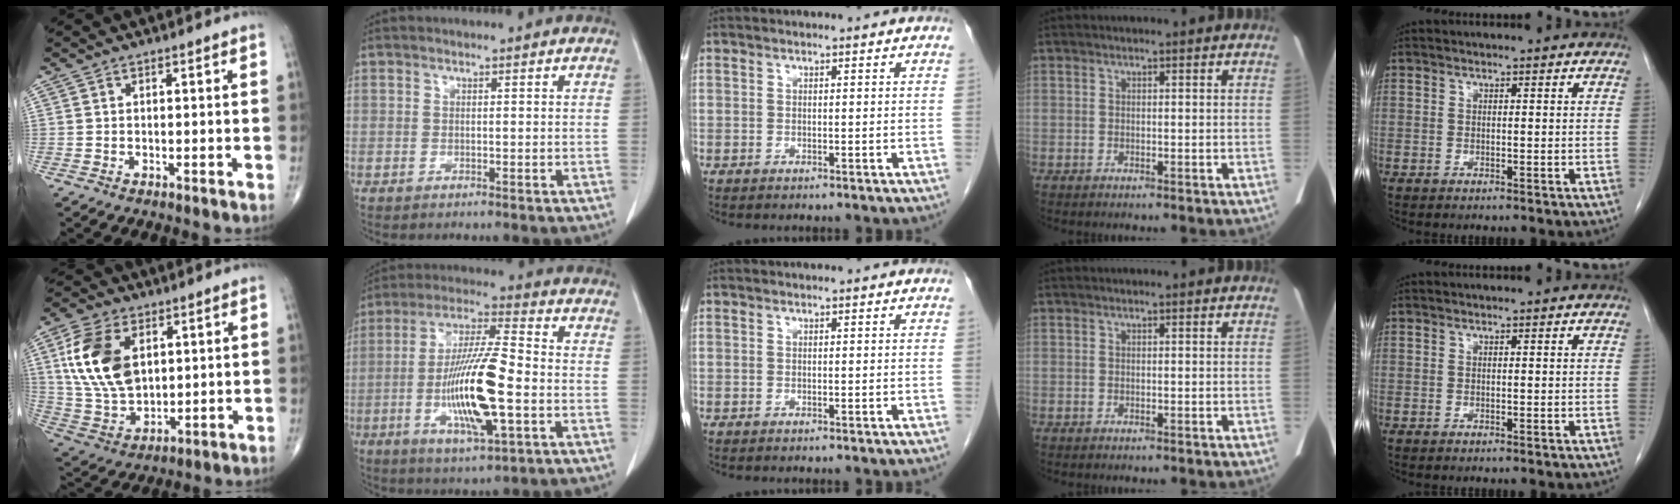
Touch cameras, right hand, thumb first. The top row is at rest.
{"thumb": {"total": 16.2, "force": [4.5, 10.3, 11.7], "torque": [-0.216, -0.013, 0.096]}, "index": {"total": 15.9, "force": [-3.3, 2.5, 15.4], "torque": [-0.297, -0.006, -0.054]}}